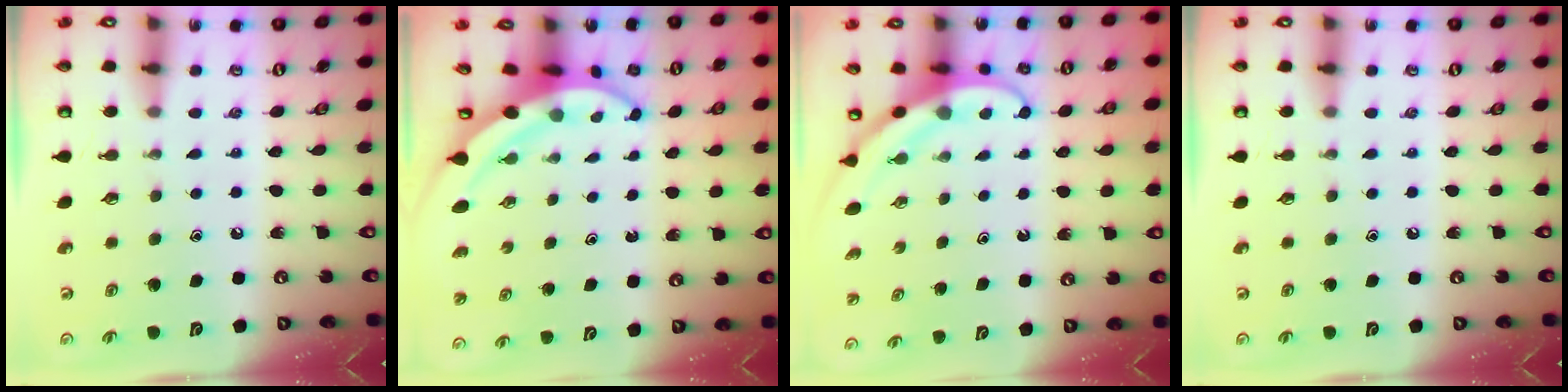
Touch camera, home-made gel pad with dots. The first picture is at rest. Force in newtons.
{"total": 4.4, "press": 4.4, "slide": 0.4}
{"total": 3.5, "press": 3.5, "slide": 0.3}
{"total": 0.0}